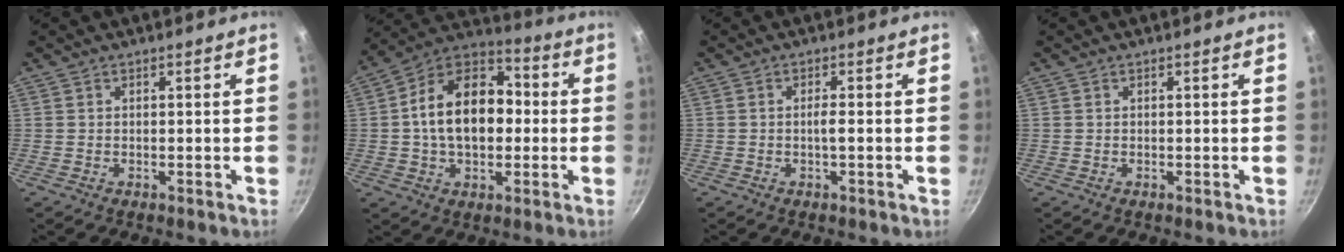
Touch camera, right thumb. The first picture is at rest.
{"total": 18.2, "force": [0.2, 12.2, 13.5], "torque": [-0.191, 0.039, -0.014]}
{"total": 1.7, "force": [-0.4, 0.1, 1.7], "torque": [-0.037, 0.005, -0.007]}
{"total": 0.0}